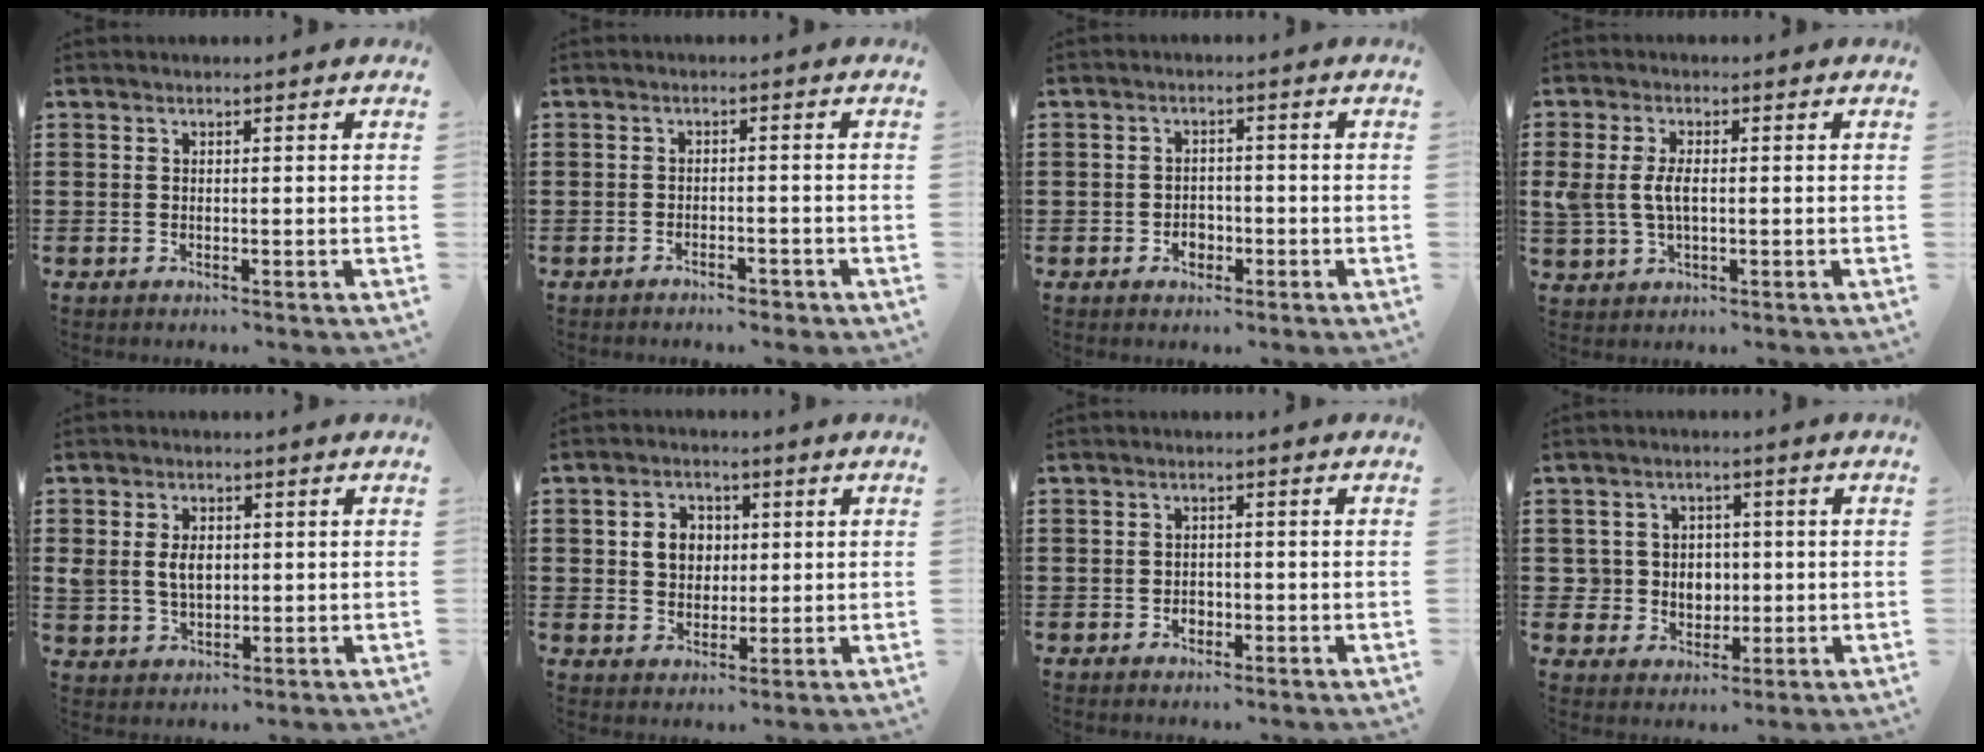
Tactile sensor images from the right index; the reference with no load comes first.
{"total": 1.8, "force": [-1.7, 0.3, 0.4], "torque": [-0.014, 0.001, -0.035]}
{"total": 2.5, "force": [-1.1, 2.0, 1.0], "torque": [-0.023, 0.002, -0.024]}
{"total": 4.8, "force": [0.2, 2.5, 4.1], "torque": [-0.103, -0.001, -0.005]}
{"total": 4.6, "force": [0.5, 3.2, 3.2], "torque": [-0.070, 0.006, 0.004]}
{"total": 5.0, "force": [0.8, 4.2, 2.5], "torque": [-0.057, 0.012, 0.009]}
{"total": 1.7, "force": [-0.7, 1.4, 0.6], "torque": [-0.015, 0.000, -0.014]}
{"total": 4.8, "force": [0.1, 4.5, 1.4], "torque": [-0.049, 0.015, 0.000]}